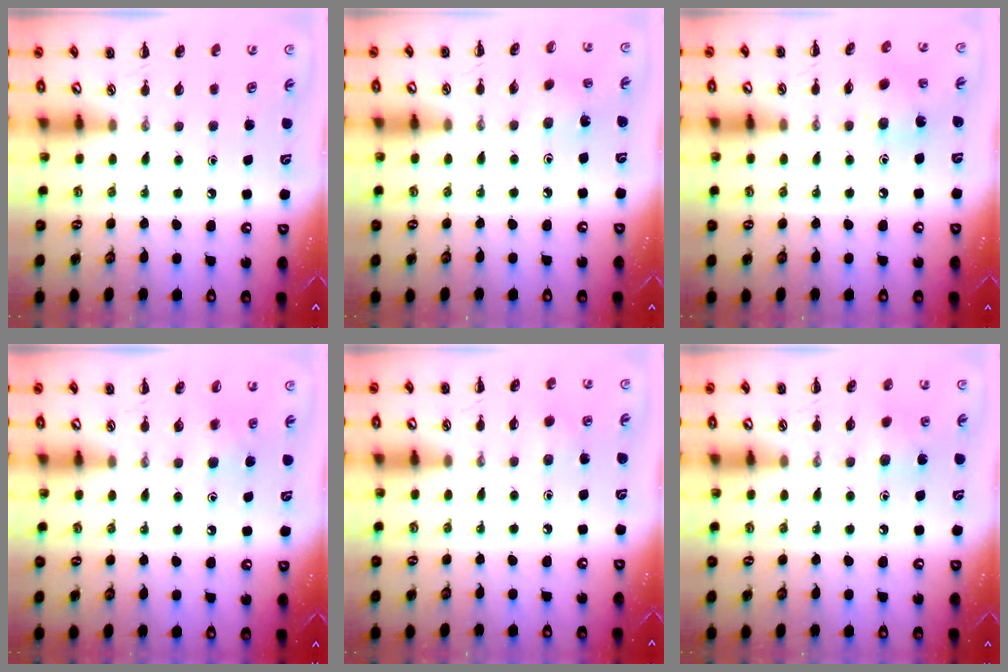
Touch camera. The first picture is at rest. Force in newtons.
{"total": 1.5, "press": 1.4, "slide": 0.6}
{"total": 6.7, "press": 6.5, "slide": 1.6}
{"total": 4.2, "press": 4.0, "slide": 1.4}
{"total": 1.8, "press": 1.7, "slide": 0.6}
{"total": 6.5, "press": 6.3, "slide": 1.7}